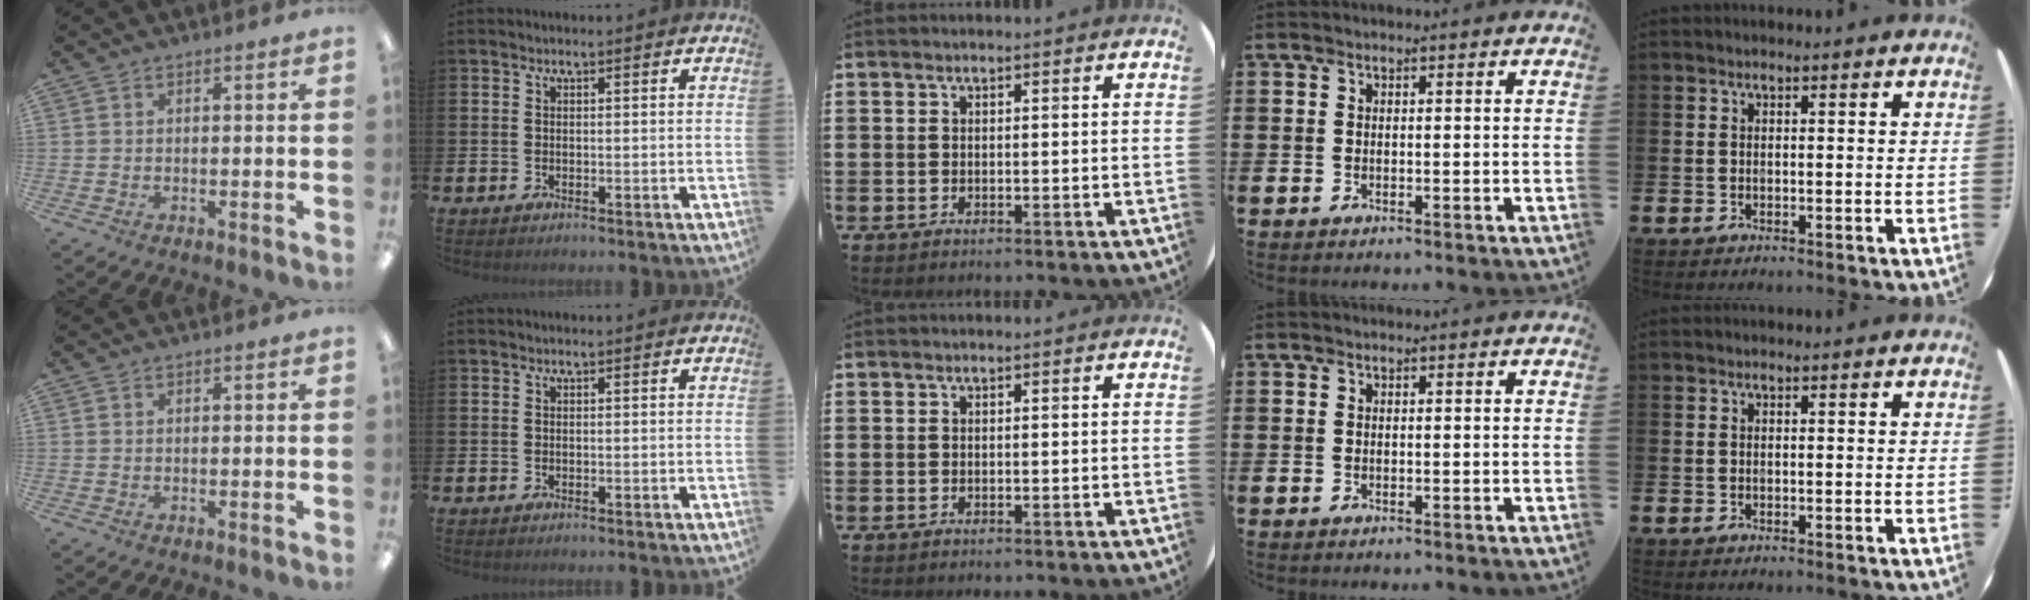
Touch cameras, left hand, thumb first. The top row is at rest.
{}